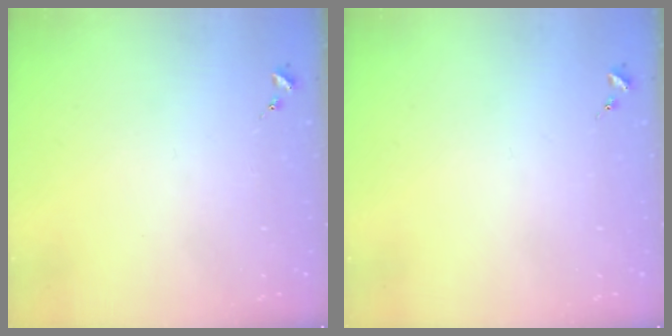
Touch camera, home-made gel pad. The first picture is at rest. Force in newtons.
{"total": 0.0}